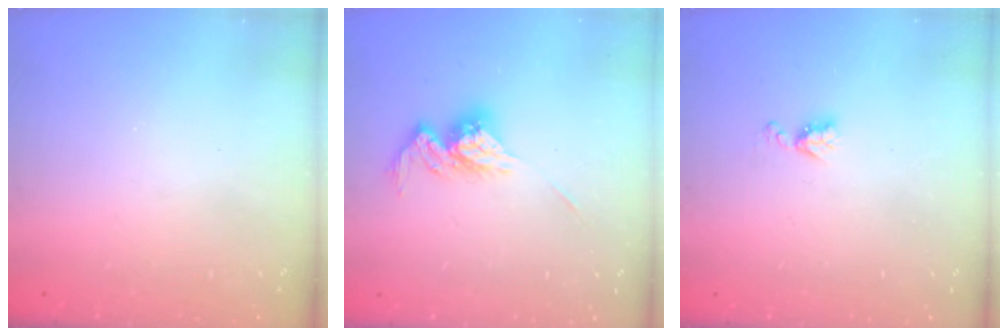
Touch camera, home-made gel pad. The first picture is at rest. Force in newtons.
{"total": 11.8, "press": 11.8, "slide": 0.5}
{"total": 4.5, "press": 4.5, "slide": 0.5}